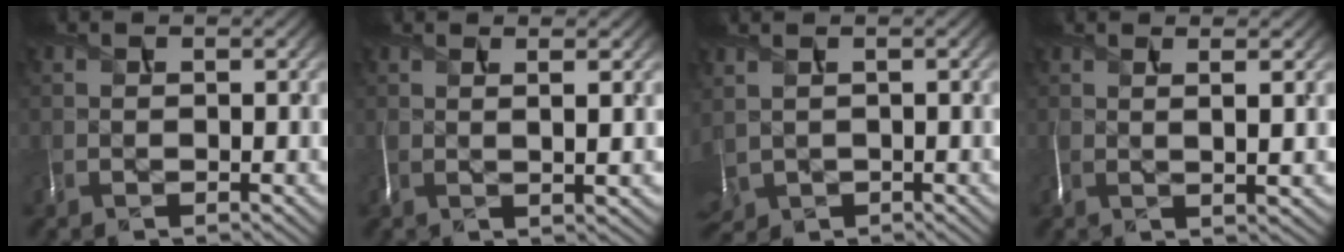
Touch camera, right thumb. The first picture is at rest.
{"total": 2.7, "force": [1.0, 0.3, 2.5], "torque": [-0.042, 0.007, 0.014]}
{"total": 2.8, "force": [0.6, 1.9, 2.0], "torque": [-0.063, -0.001, 0.024]}
{"total": 3.0, "force": [1.0, 0.3, 2.9], "torque": [-0.049, 0.006, 0.016]}